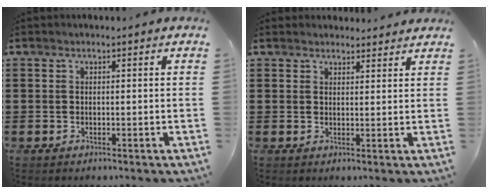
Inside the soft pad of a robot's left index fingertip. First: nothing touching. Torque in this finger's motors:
{"motor_torque": [2.14, 0.00, 0.24, 0.01]}